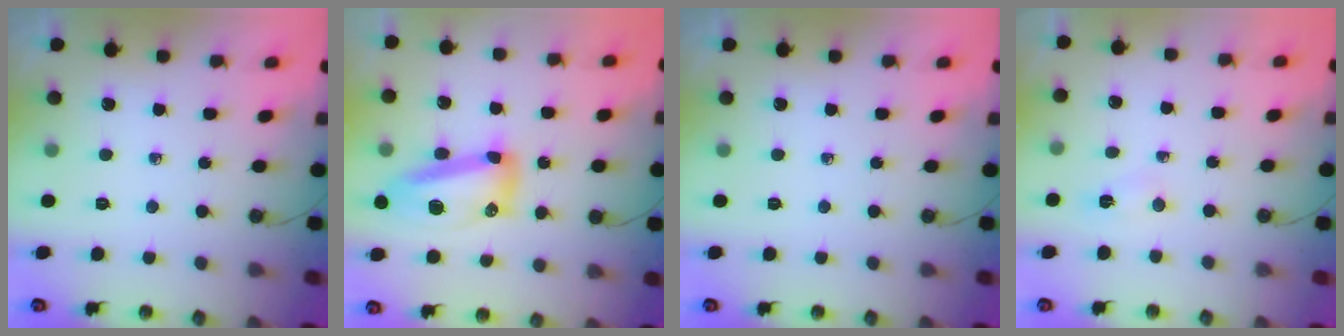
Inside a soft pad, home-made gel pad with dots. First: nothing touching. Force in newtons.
{"total": 14.3, "press": 14.2, "slide": 1.4}
{"total": 0.0}
{"total": 3.2, "press": 1.9, "slide": 2.6}